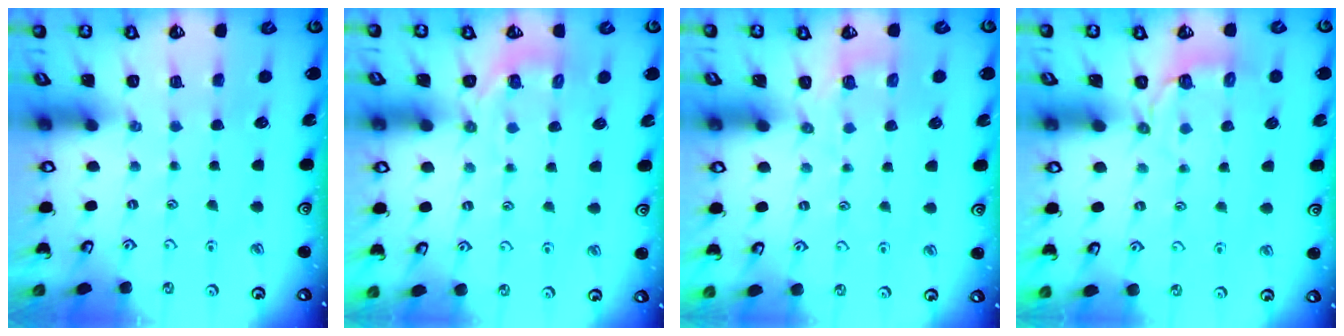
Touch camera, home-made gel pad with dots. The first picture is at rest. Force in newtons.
{"total": 4.3, "press": 3.9, "slide": 1.7}
{"total": 2.3, "press": 1.7, "slide": 1.6}
{"total": 3.7, "press": 2.4, "slide": 2.8}